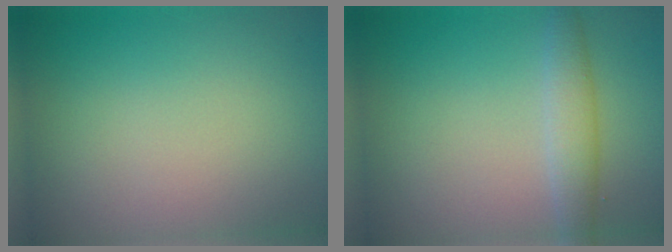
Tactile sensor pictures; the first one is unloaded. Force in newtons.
{"total": 2.4, "press": 2.4, "slide": 0.1}